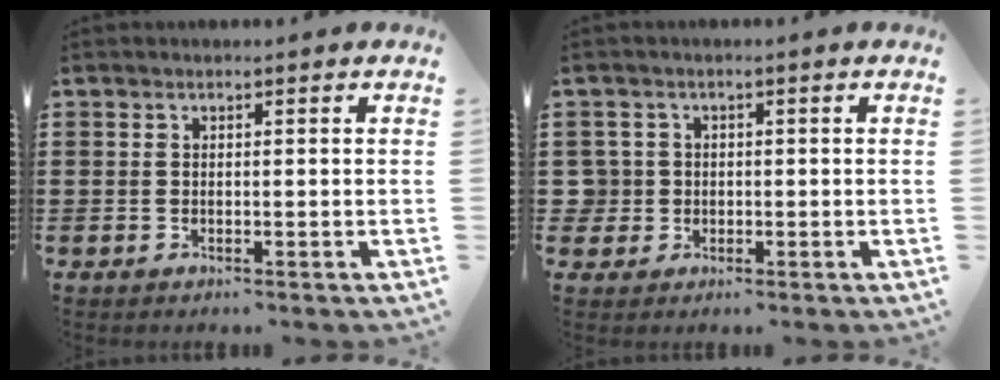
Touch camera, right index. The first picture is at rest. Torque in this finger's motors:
{"motor_torque": [1.14, 0.99, -0.01, -0.03]}